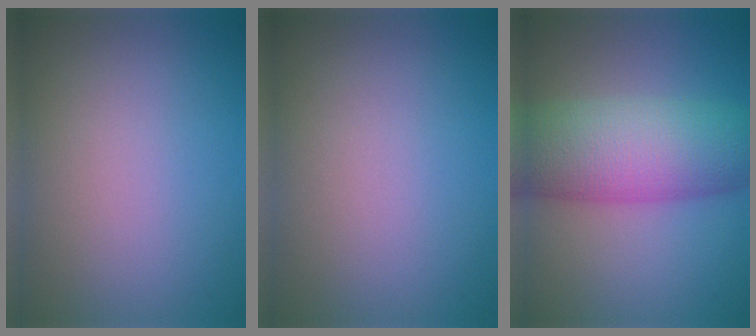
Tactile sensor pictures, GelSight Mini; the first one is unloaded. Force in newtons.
{"total": 0.0}
{"total": 9.6, "press": 9.6, "slide": 0.1}